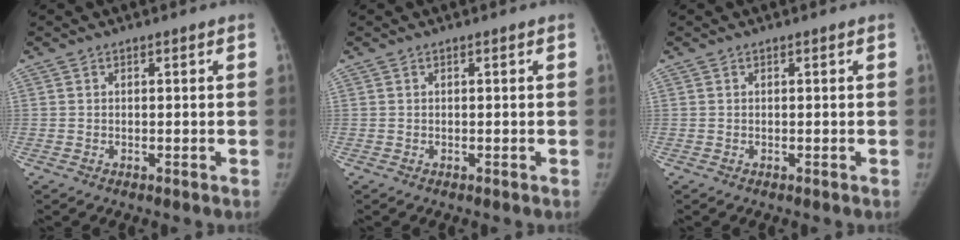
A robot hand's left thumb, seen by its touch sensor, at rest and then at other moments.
{"total": 0.0}
{"total": 0.0}